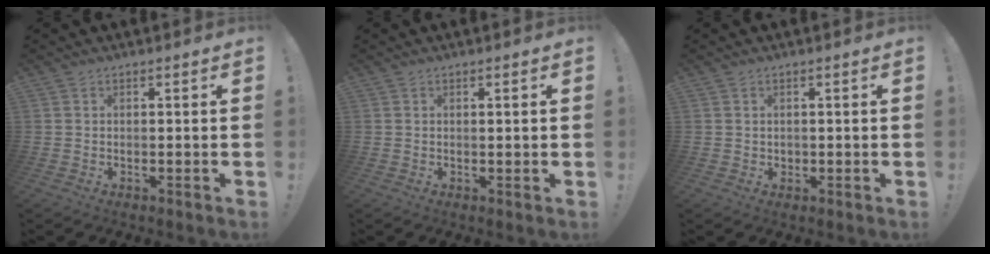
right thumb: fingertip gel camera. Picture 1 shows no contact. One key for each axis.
{"total": 1.0, "fx": 0.3, "fy": -0.3, "fz": 0.9, "tx": -0.017, "ty": 0.000, "tz": 0.003}
{"total": 1.0, "fx": 0.1, "fy": 1.0, "fz": 0.1, "tx": -0.002, "ty": 0.003, "tz": 0.001}